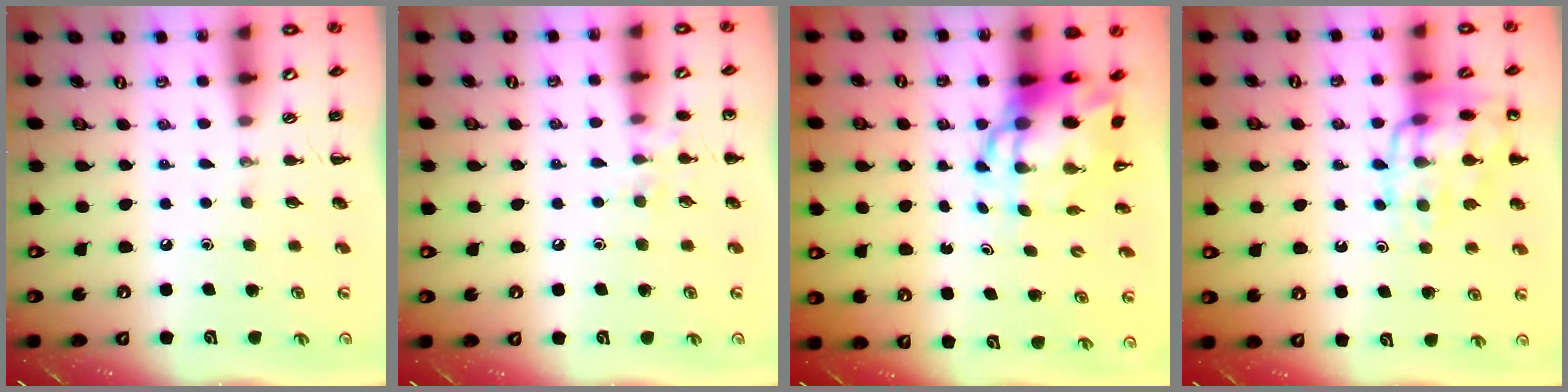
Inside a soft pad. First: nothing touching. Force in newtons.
{"total": 7.5, "press": 7.2, "slide": 1.8}
{"total": 9.5, "press": 9.2, "slide": 2.4}
{"total": 14.0, "press": 13.9, "slide": 1.2}